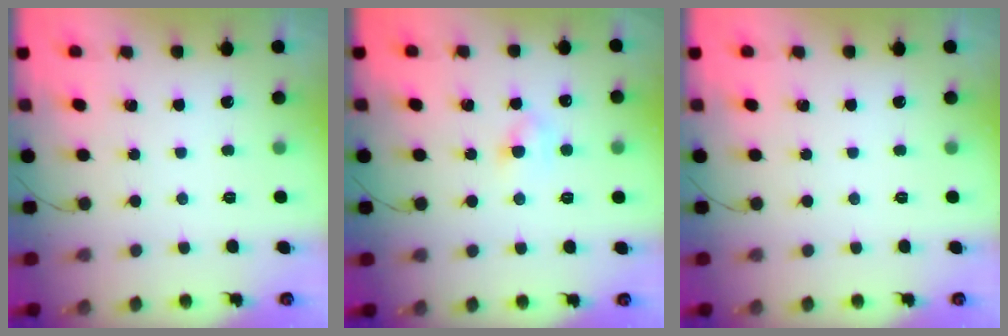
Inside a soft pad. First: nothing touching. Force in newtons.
{"total": 4.3, "press": 4.0, "slide": 1.5}
{"total": 0.0}